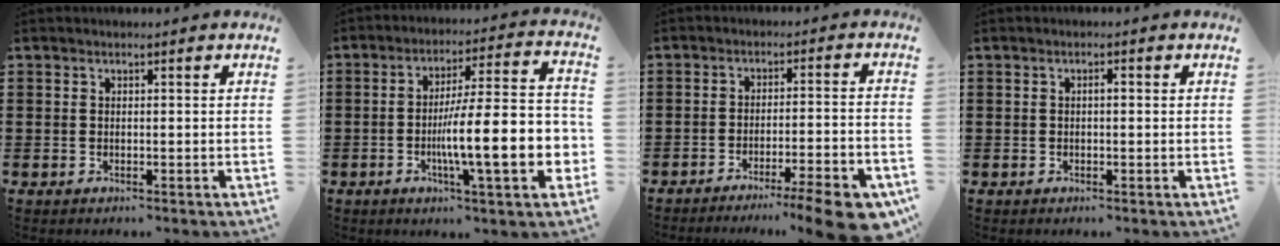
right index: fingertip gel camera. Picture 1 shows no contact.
{"total": 15.0, "force": [-3.7, 2.8, 14.3], "torque": [-0.226, -0.019, -0.068]}
{"total": 7.3, "force": [-5.6, -0.1, 4.6], "torque": [-0.069, -0.004, -0.101]}
{"total": 0.9, "force": [0.0, 0.2, 0.9], "torque": [-0.017, 0.001, -0.001]}